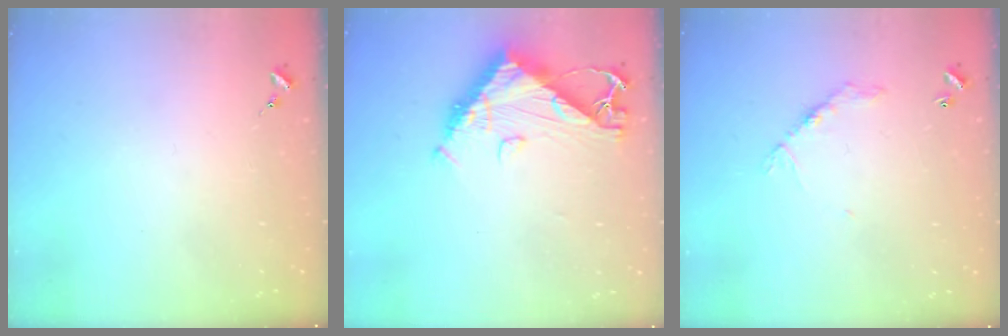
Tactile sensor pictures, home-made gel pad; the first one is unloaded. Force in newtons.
{"total": 10.6, "press": 10.5, "slide": 1.1}
{"total": 6.4, "press": 6.4, "slide": 0.4}